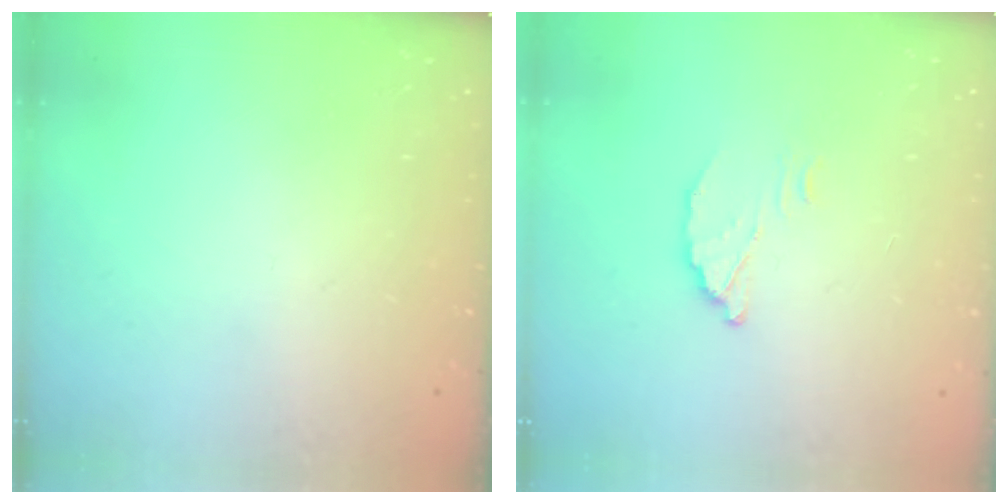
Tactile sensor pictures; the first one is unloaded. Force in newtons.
{"total": 3.7, "press": 3.7, "slide": 0.2}